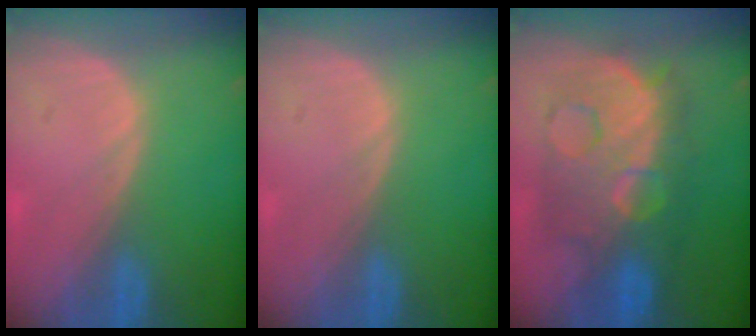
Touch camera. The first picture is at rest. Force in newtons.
{"total": 0.0}
{"total": 11.2, "press": 11.2, "slide": 1.0}